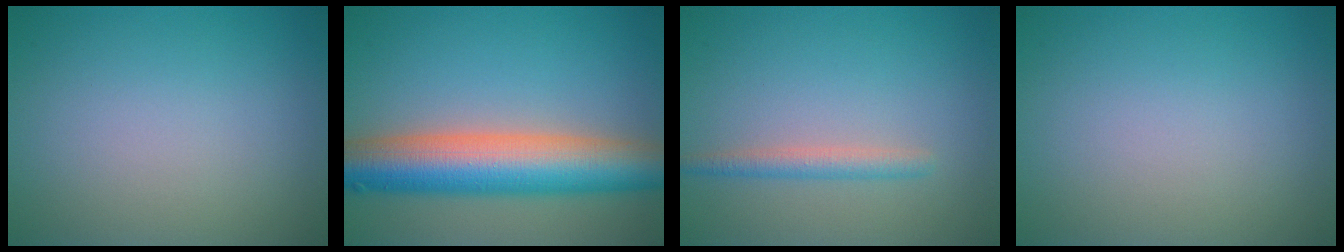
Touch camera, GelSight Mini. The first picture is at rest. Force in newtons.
{"total": 10.2, "press": 10.2, "slide": 0.6}
{"total": 1.8, "press": 1.8, "slide": 0.1}
{"total": 0.0}